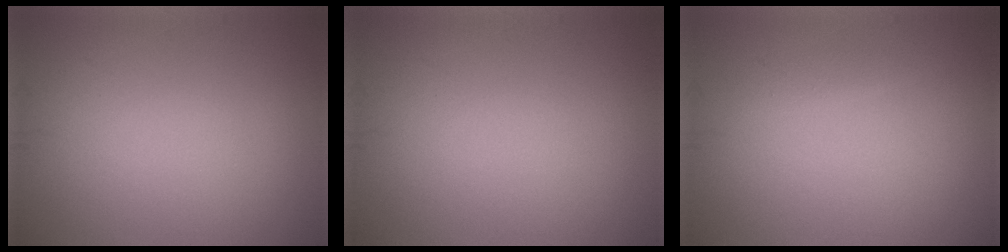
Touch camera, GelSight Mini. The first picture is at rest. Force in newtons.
{"total": 0.0}
{"total": 0.8, "press": 0.8, "slide": 0.0}